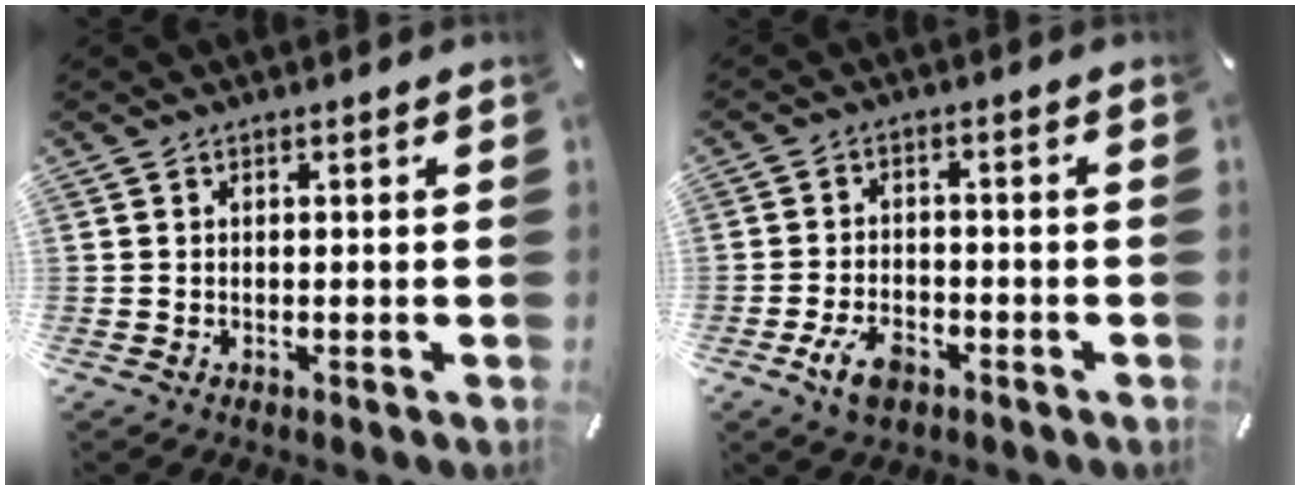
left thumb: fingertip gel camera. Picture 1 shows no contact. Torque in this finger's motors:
{"motor_torque": [-0.02, 1.26, 0.23, -0.03, 0.15]}